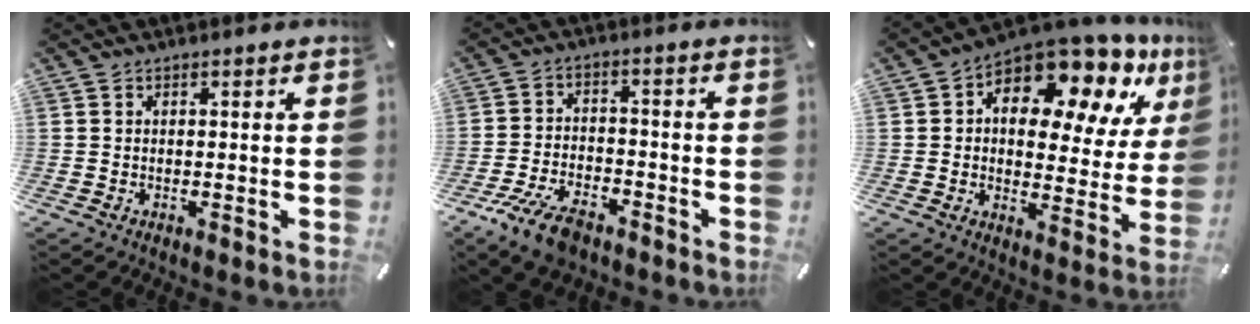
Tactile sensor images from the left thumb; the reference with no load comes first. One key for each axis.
{"total": 9.5, "fx": -6.3, "fy": 4.4, "fz": 5.6, "tx": -0.116, "ty": 0.027, "tz": -0.118}
{"total": 14.9, "fx": 10.0, "fy": 7.7, "fz": 8.0, "tx": -0.117, "ty": -0.084, "tz": 0.168}